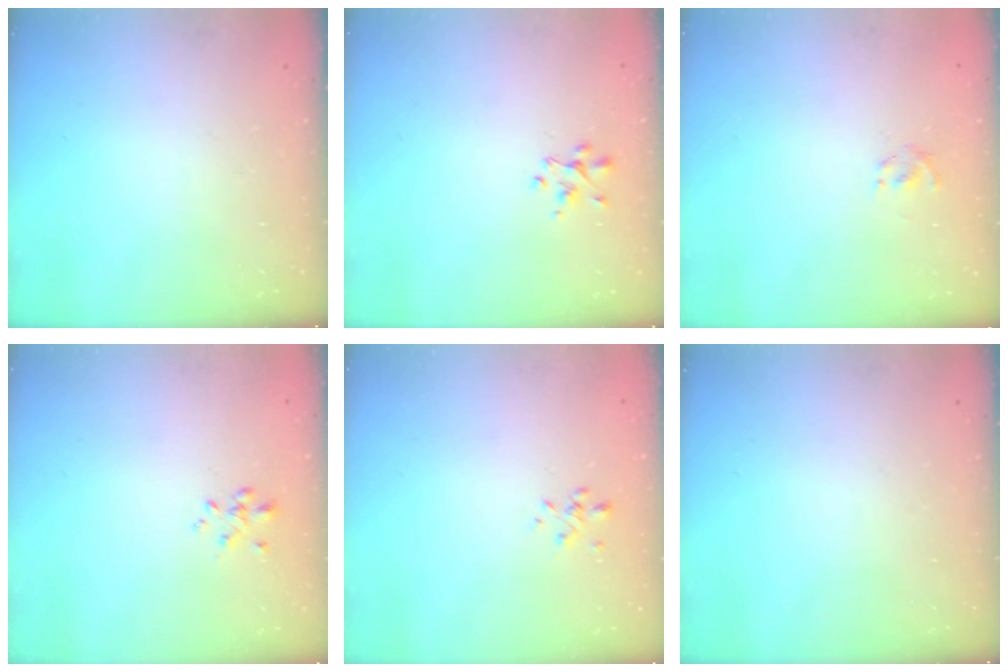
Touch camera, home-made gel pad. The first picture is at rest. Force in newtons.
{"total": 3.0, "press": 2.9, "slide": 0.9}
{"total": 1.3, "press": 1.1, "slide": 0.7}
{"total": 0.6, "press": 0.5, "slide": 0.3}
{"total": 0.0}
{"total": 0.0}